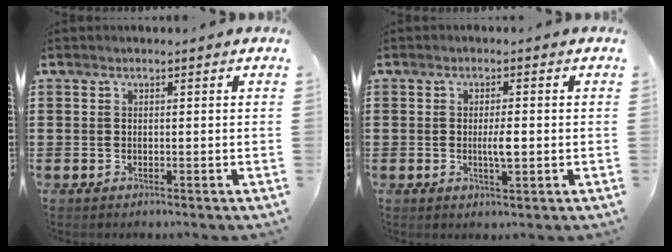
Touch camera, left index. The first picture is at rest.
{"total": 3.0, "force": [-0.2, 0.7, 3.0], "torque": [-0.053, -0.002, -0.004]}